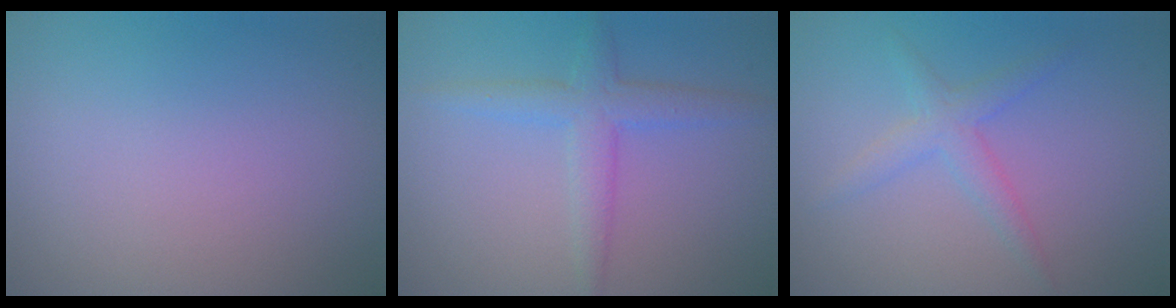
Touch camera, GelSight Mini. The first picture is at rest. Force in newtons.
{"total": 3.0, "press": 3.0, "slide": 0.1}
{"total": 2.2, "press": 2.2, "slide": 0.1}